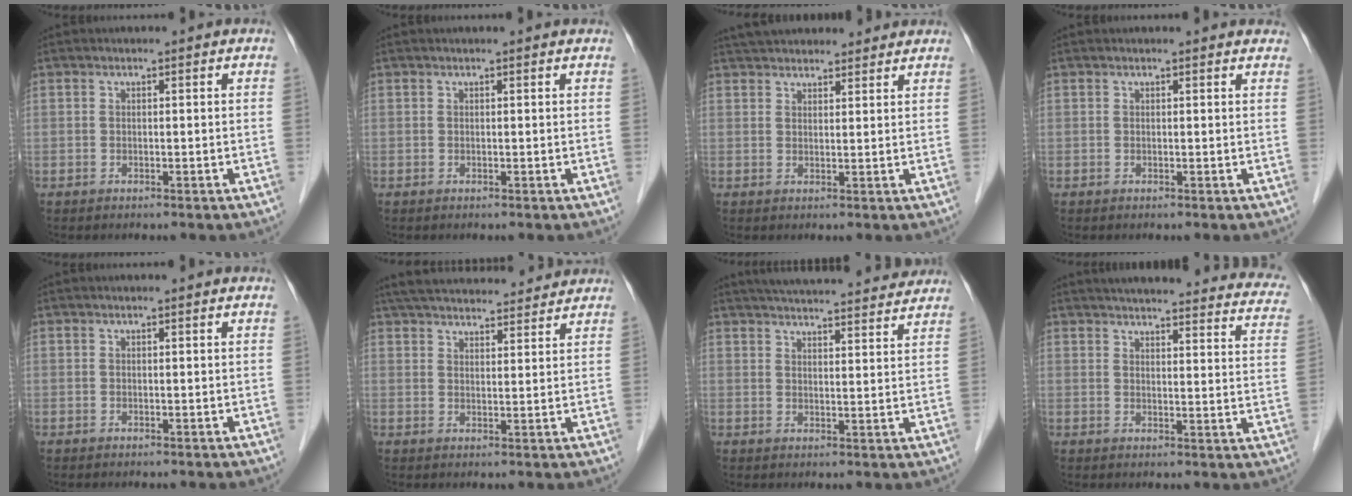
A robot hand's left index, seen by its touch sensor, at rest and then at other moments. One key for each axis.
{"total": 1.5, "fx": 1.4, "fy": 0.1, "fz": 0.5, "tx": -0.011, "ty": 0.010, "tz": 0.012}
{"total": 12.2, "fx": 11.0, "fy": 3.5, "fz": 3.9, "tx": -0.050, "ty": 0.043, "tz": 0.159}
{"total": 4.6, "fx": 4.3, "fy": 1.0, "fz": 1.3, "tx": -0.008, "ty": 0.015, "tz": 0.034}
{"total": 0.6, "fx": 0.5, "fy": 0.0, "fz": 0.2, "tx": -0.005, "ty": 0.007, "tz": 0.005}
{"total": 18.3, "fx": 16.8, "fy": 3.7, "fz": 6.2, "tx": -0.104, "ty": 0.044, "tz": 0.241}
{"total": 20.2, "fx": 18.7, "fy": 2.3, "fz": 7.2, "tx": -0.107, "ty": 0.015, "tz": 0.243}
{"total": 26.9, "fx": 24.3, "fy": 4.4, "fz": 10.5, "tx": -0.133, "ty": -0.043, "tz": 0.267}